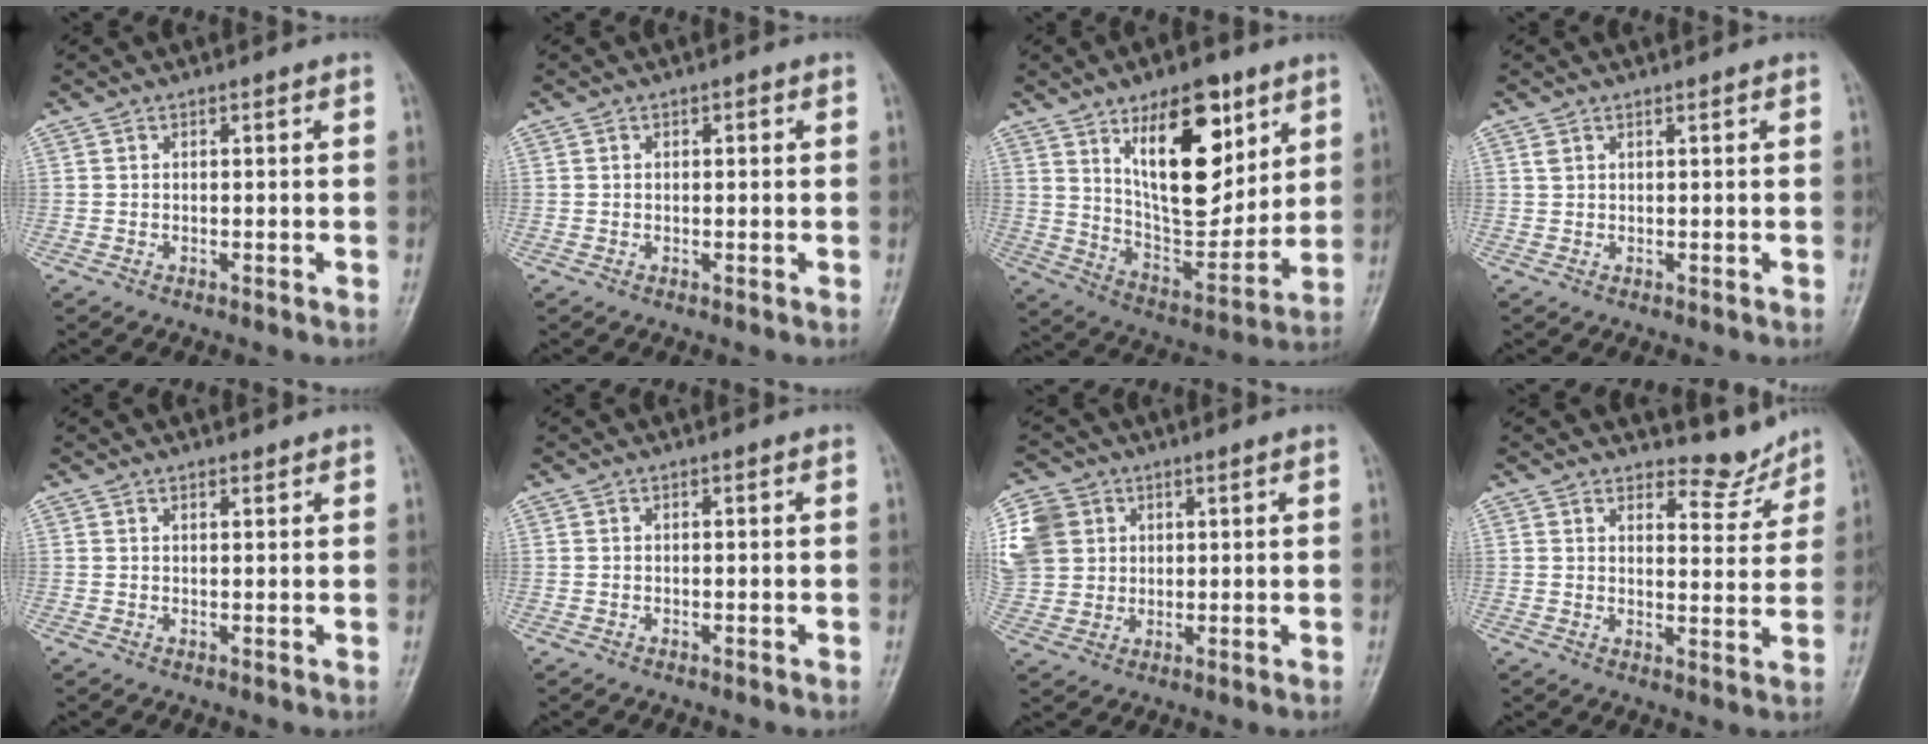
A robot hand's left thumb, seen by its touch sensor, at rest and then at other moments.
{"total": 0.8, "force": [0.1, 0.6, 0.5], "torque": [0.000, 0.004, -0.002]}
{"total": 19.7, "force": [8.9, 9.4, 14.8], "torque": [-0.172, -0.052, 0.159]}
{"total": 1.0, "force": [0.7, 0.4, 0.6], "torque": [-0.010, 0.004, 0.017]}
{"total": 1.1, "force": [1.0, 0.4, 0.3], "torque": [-0.002, -0.008, 0.014]}
{"total": 0.0}
{"total": 13.1, "force": [4.0, 11.1, 5.7], "torque": [-0.132, 0.015, 0.080]}
{"total": 5.9, "force": [5.4, 2.4, 0.4], "torque": [0.016, -0.053, 0.073]}